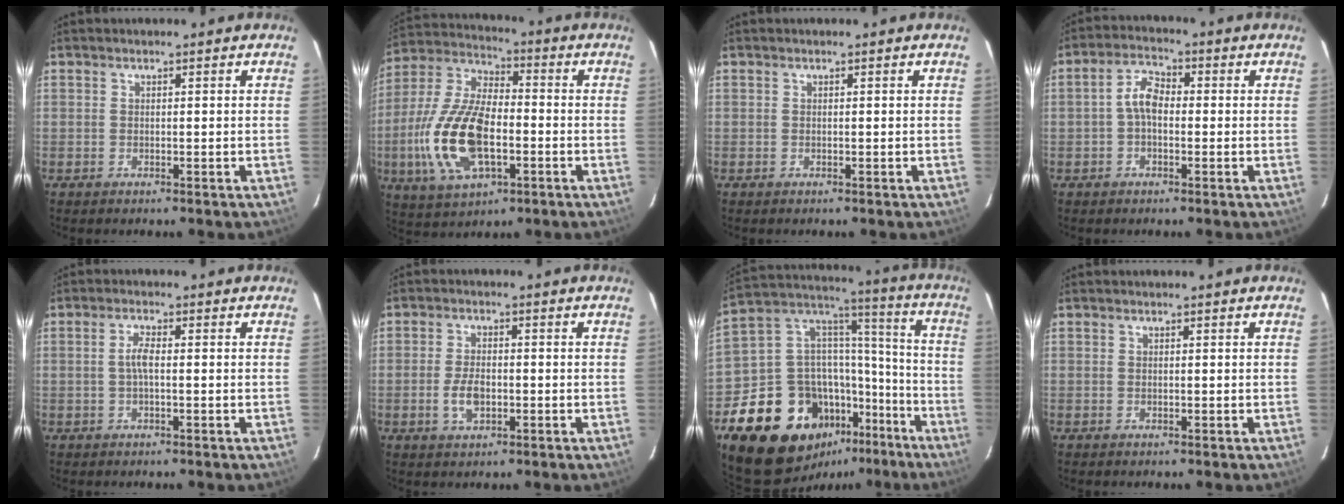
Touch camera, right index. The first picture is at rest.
{"total": 18.2, "force": [-4.5, 8.6, 15.4], "torque": [-0.336, -0.005, -0.080]}
{"total": 0.0}
{"total": 4.5, "force": [-0.6, 2.7, 3.6], "torque": [-0.070, 0.018, -0.012]}
{"total": 2.5, "force": [-0.3, 0.5, 2.4], "torque": [-0.050, 0.005, -0.005]}
{"total": 4.7, "force": [-1.4, 2.5, 3.8], "torque": [-0.080, -0.001, -0.023]}
{"total": 23.5, "force": [-13.8, 15.7, 10.8], "torque": [-0.212, 0.075, -0.192]}
{"total": 0.0}